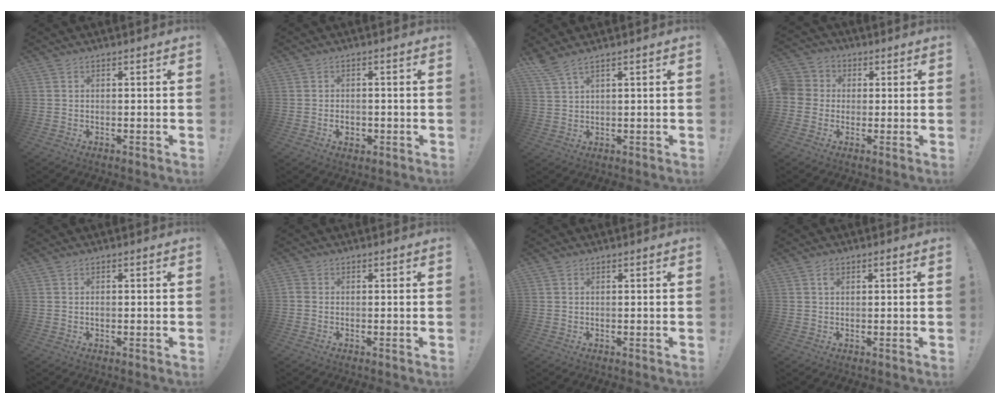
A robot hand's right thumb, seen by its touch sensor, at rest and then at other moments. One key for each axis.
{"total": 2.8, "fx": -0.8, "fy": 2.1, "fz": 1.7, "tx": -0.012, "ty": 0.000, "tz": -0.017}
{"total": 3.6, "fx": 2.7, "fy": -0.1, "fz": 2.4, "tx": -0.056, "ty": -0.014, "tz": 0.051}
{"total": 5.9, "fx": -0.6, "fy": 5.6, "fz": 1.6, "tx": -0.028, "ty": 0.015, "tz": -0.010}
{"total": 0.6, "fx": -0.3, "fy": 0.4, "fz": 0.2, "tx": -0.004, "ty": 0.002, "tz": -0.006}
{"total": 1.4, "fx": -0.5, "fy": 1.1, "fz": 0.6, "tx": -0.012, "ty": 0.005, "tz": -0.008}
{"total": 0.0}
{"total": 1.5, "fx": 0.5, "fy": 0.9, "fz": 1.1, "tx": -0.009, "ty": 0.000, "tz": 0.005}